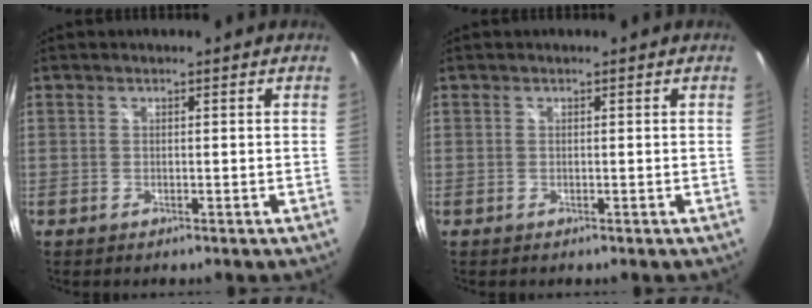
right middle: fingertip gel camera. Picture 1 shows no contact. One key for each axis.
{"total": 0.0}